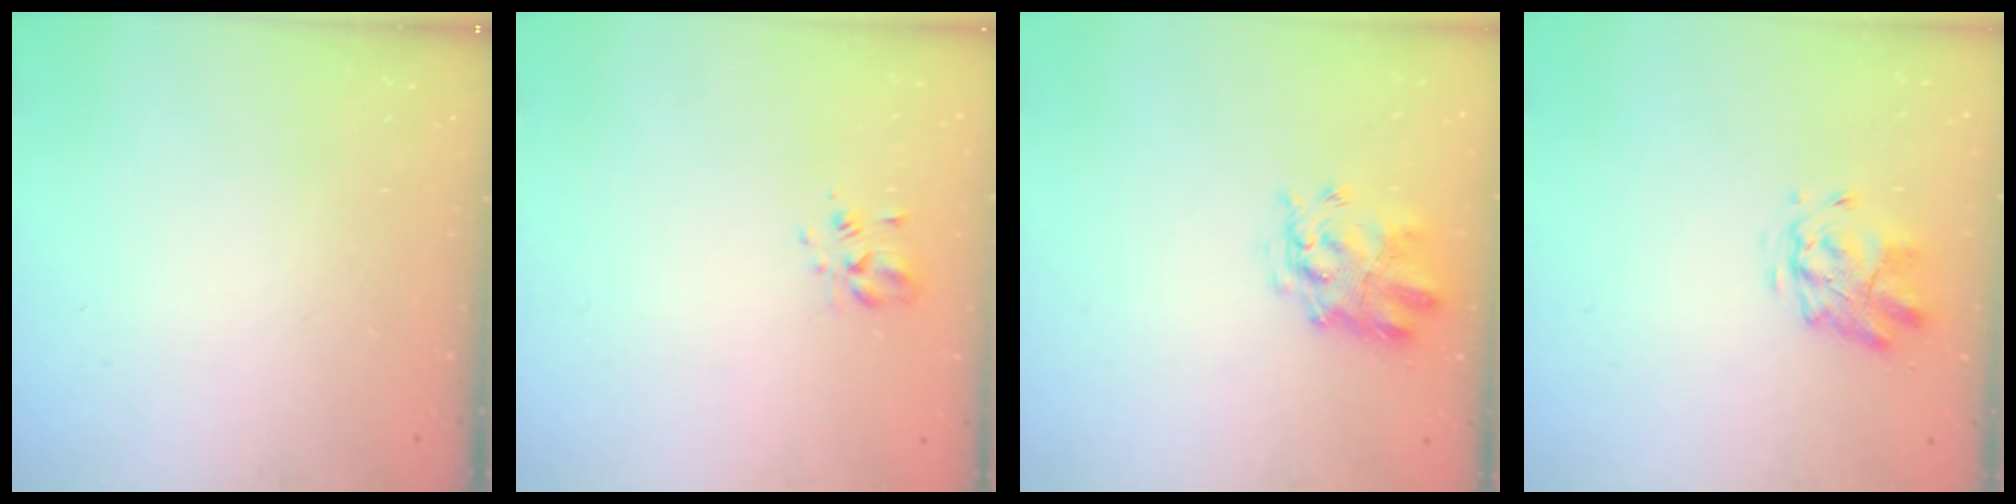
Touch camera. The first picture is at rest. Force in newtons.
{"total": 2.3, "press": 2.1, "slide": 1.0}
{"total": 3.7, "press": 3.5, "slide": 1.1}
{"total": 2.9, "press": 2.5, "slide": 1.4}